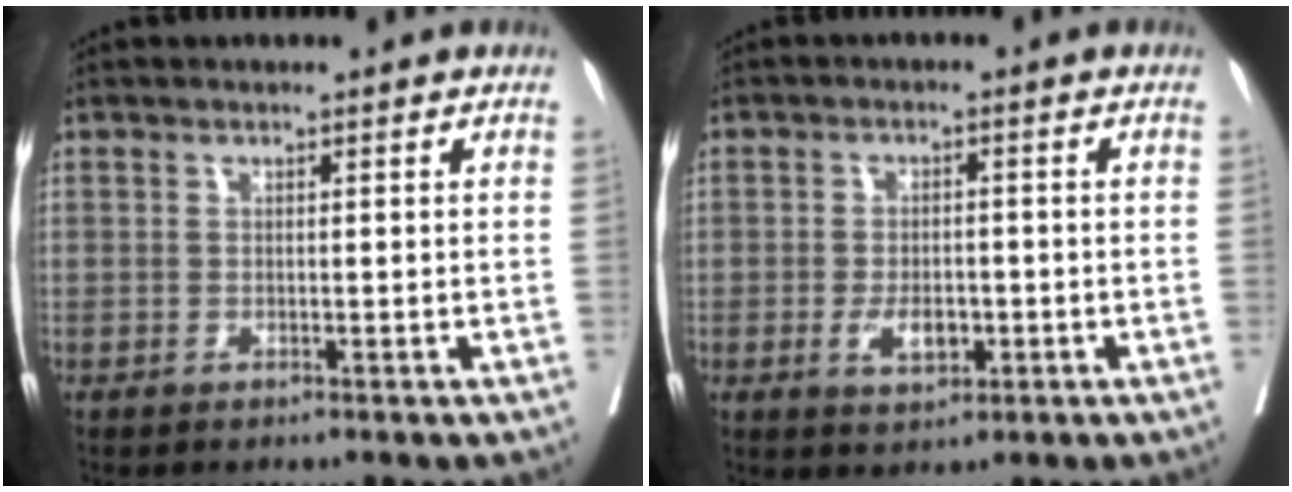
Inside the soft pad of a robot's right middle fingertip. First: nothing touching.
{"total": 4.3, "force": [-1.4, 2.3, 3.4], "torque": [-0.058, 0.000, -0.016]}